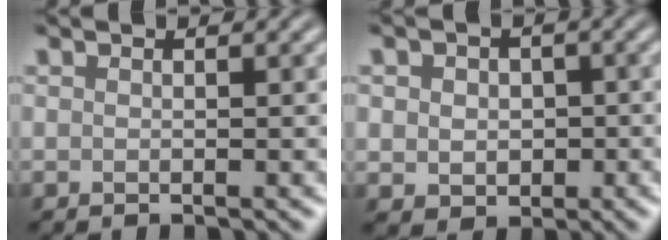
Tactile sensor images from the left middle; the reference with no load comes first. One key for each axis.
{"total": 3.3, "fx": 0.0, "fy": 2.8, "fz": 1.8, "tx": -0.024, "ty": 0.001, "tz": -0.007}